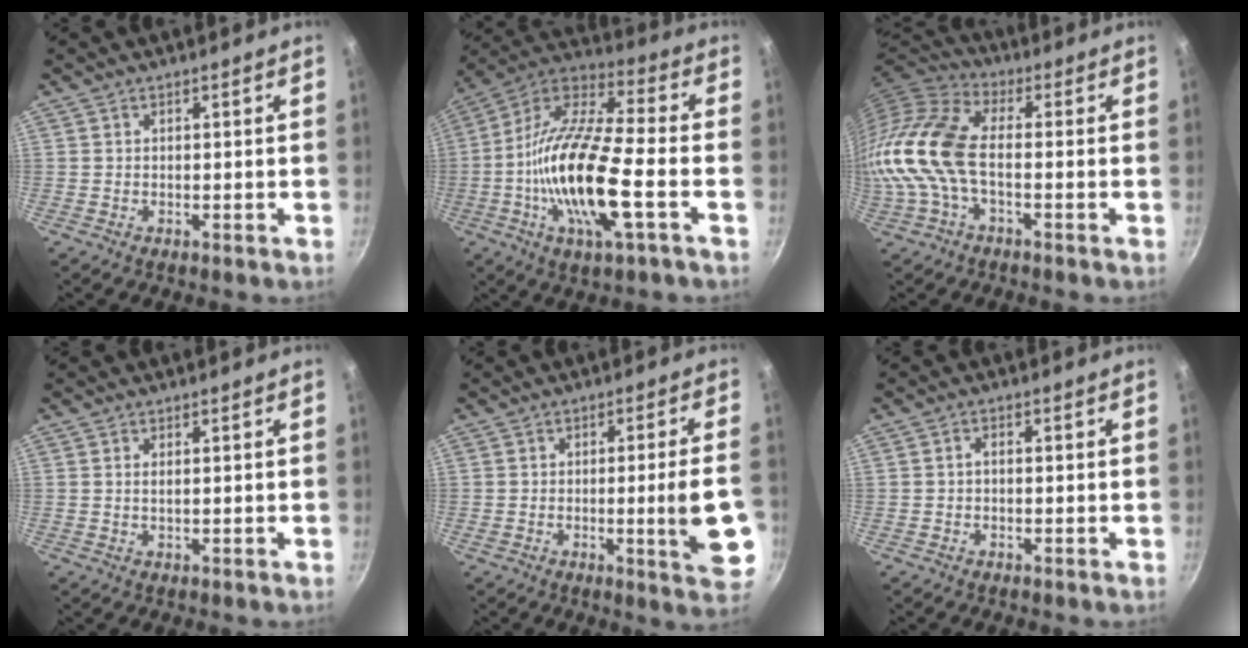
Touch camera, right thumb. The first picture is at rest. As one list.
[{"total": 20.7, "force": [-4.7, 5.9, 19.2], "torque": [-0.370, 0.028, -0.110]}, {"total": 14.7, "force": [-1.9, 7.5, 12.5], "torque": [-0.259, 0.027, -0.055]}, {"total": 0.8, "force": [0.2, 0.3, 0.7], "torque": [-0.015, 0.000, 0.003]}, {"total": 10.4, "force": [-2.0, 1.0, 10.1], "torque": [-0.130, 0.001, -0.027]}, {"total": 1.3, "force": [-0.3, 0.8, 0.9], "torque": [-0.015, 0.010, -0.006]}]